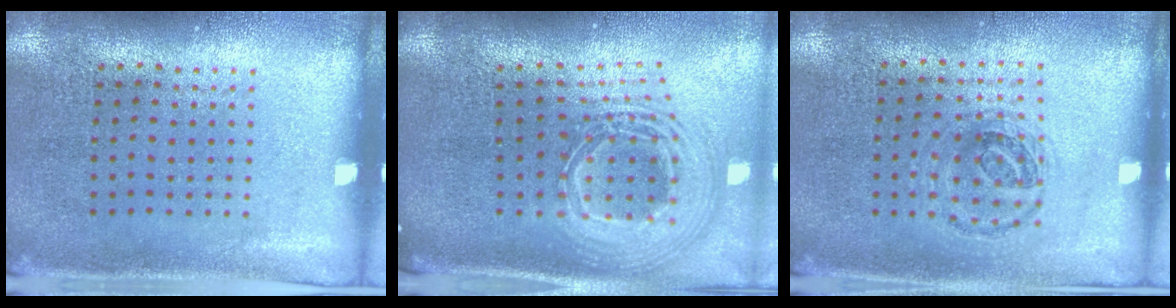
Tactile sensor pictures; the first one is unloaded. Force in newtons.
{"total": 2.7, "press": 1.9, "slide": 2.0}
{"total": 1.0, "press": 1.0, "slide": 0.3}